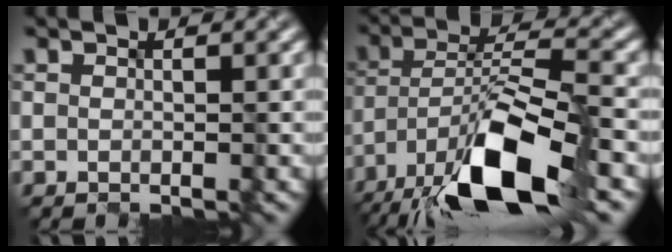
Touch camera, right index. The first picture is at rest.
{"total": 12.2, "force": [-7.9, 2.8, 8.9], "torque": [-0.165, -0.001, -0.143]}